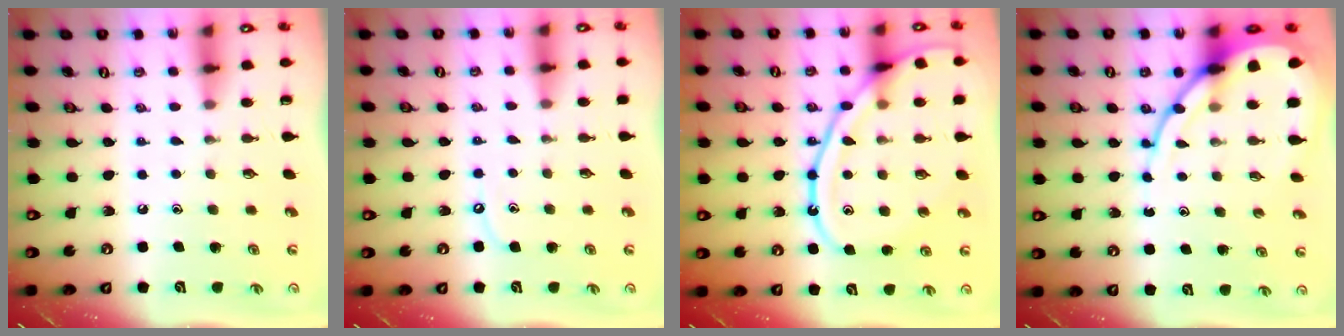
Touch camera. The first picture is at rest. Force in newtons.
{"total": 3.8, "press": 3.8, "slide": 0.3}
{"total": 16.3, "press": 16.3, "slide": 1.3}
{"total": 12.5, "press": 12.5, "slide": 1.1}